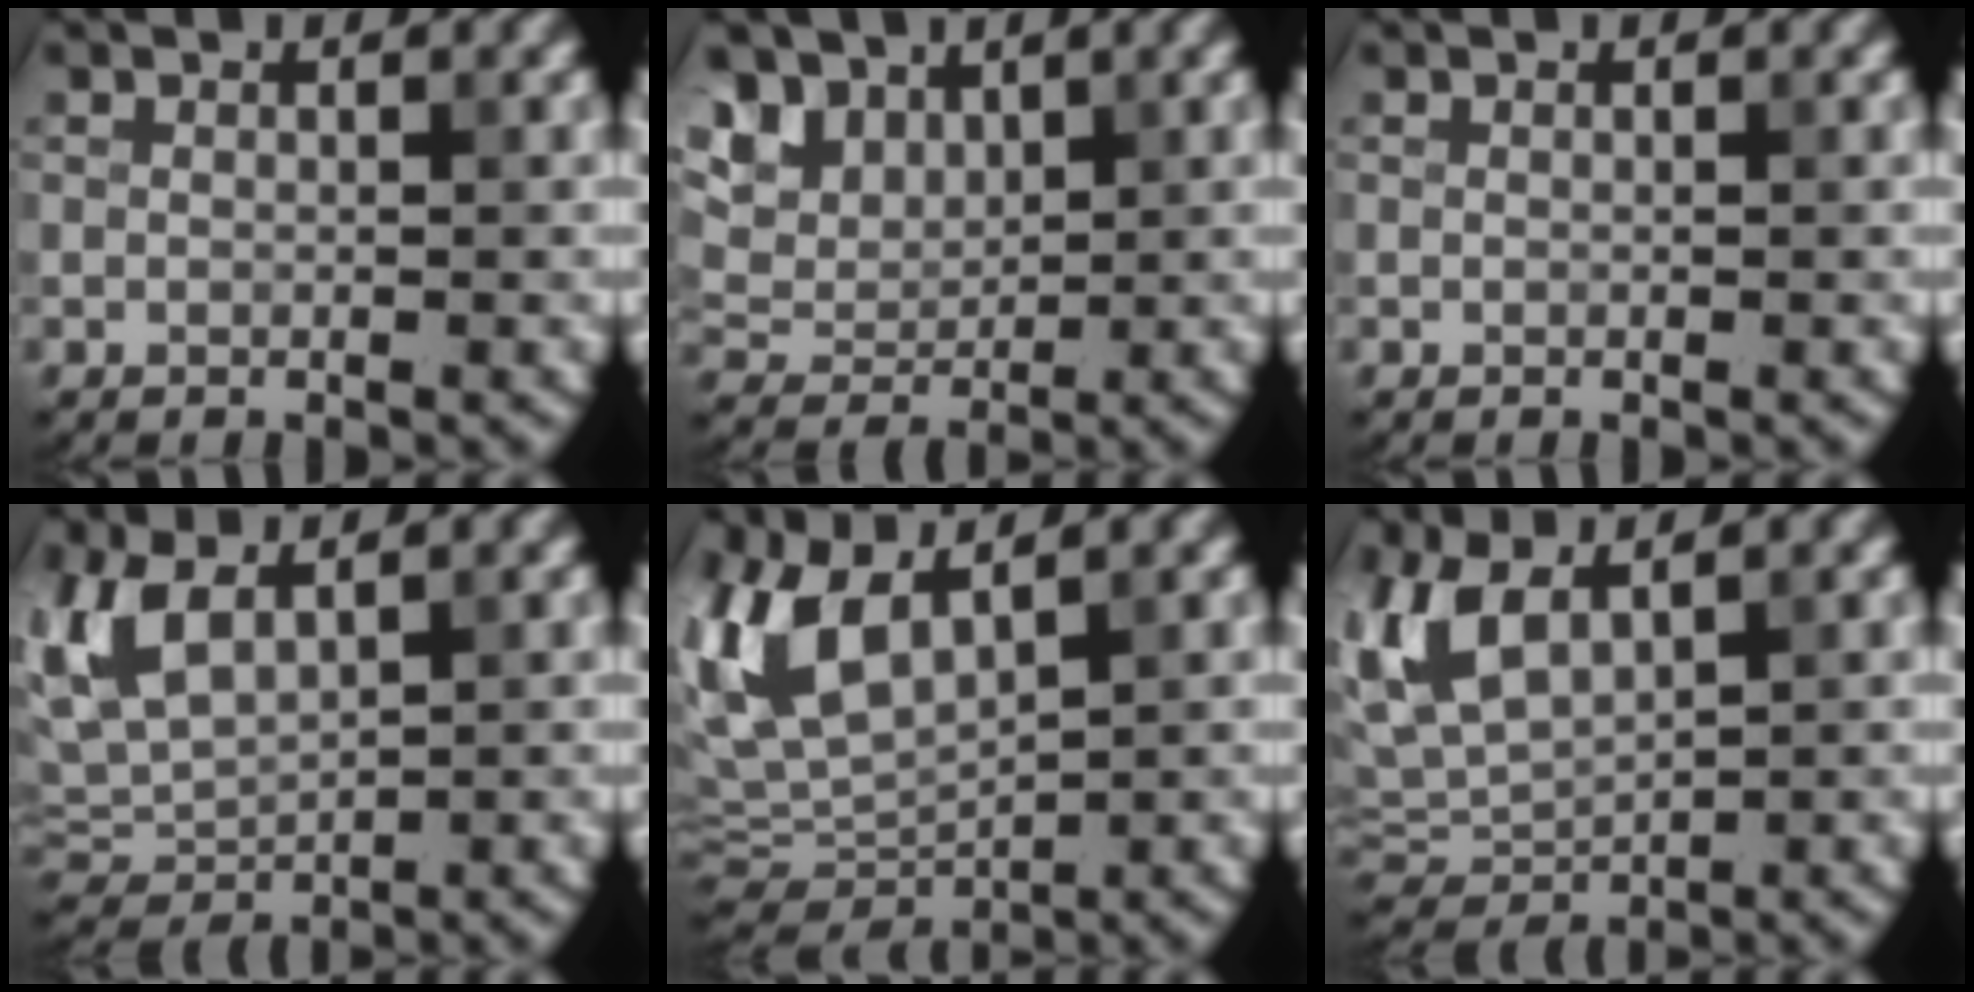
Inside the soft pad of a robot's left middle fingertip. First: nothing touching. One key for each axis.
{"total": 6.1, "fx": 3.6, "fy": 3.9, "fz": 3.1, "tx": -0.090, "ty": 0.001, "tz": 0.070}
{"total": 0.0}
{"total": 4.8, "fx": 1.7, "fy": 2.8, "fz": 3.5, "tx": -0.091, "ty": 0.006, "tz": 0.036}
{"total": 7.8, "fx": 3.4, "fy": 3.7, "fz": 6.0, "tx": -0.149, "ty": 0.009, "tz": 0.066}
{"total": 5.3, "fx": 1.9, "fy": 2.9, "fz": 3.9, "tx": -0.100, "ty": 0.004, "tz": 0.038}